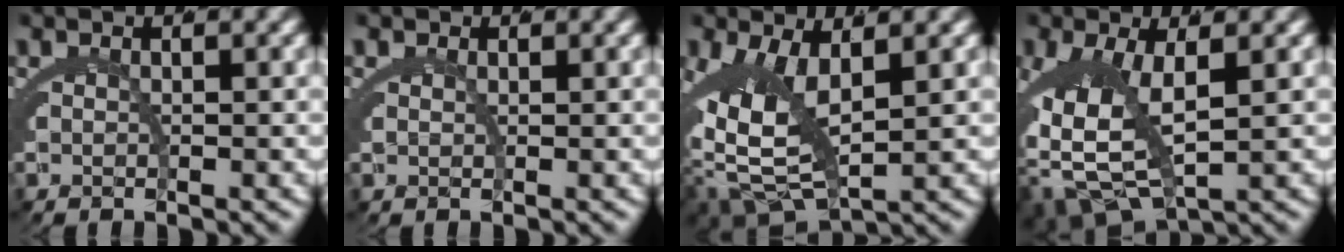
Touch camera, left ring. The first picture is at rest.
{"total": 1.0, "force": [0.8, 0.6, 0.3], "torque": [-0.013, -0.007, 0.021]}
{"total": 9.8, "force": [-1.0, 6.1, 7.7], "torque": [-0.176, -0.051, 0.007]}
{"total": 9.8, "force": [-2.0, 5.9, 7.5], "torque": [-0.173, -0.053, -0.007]}